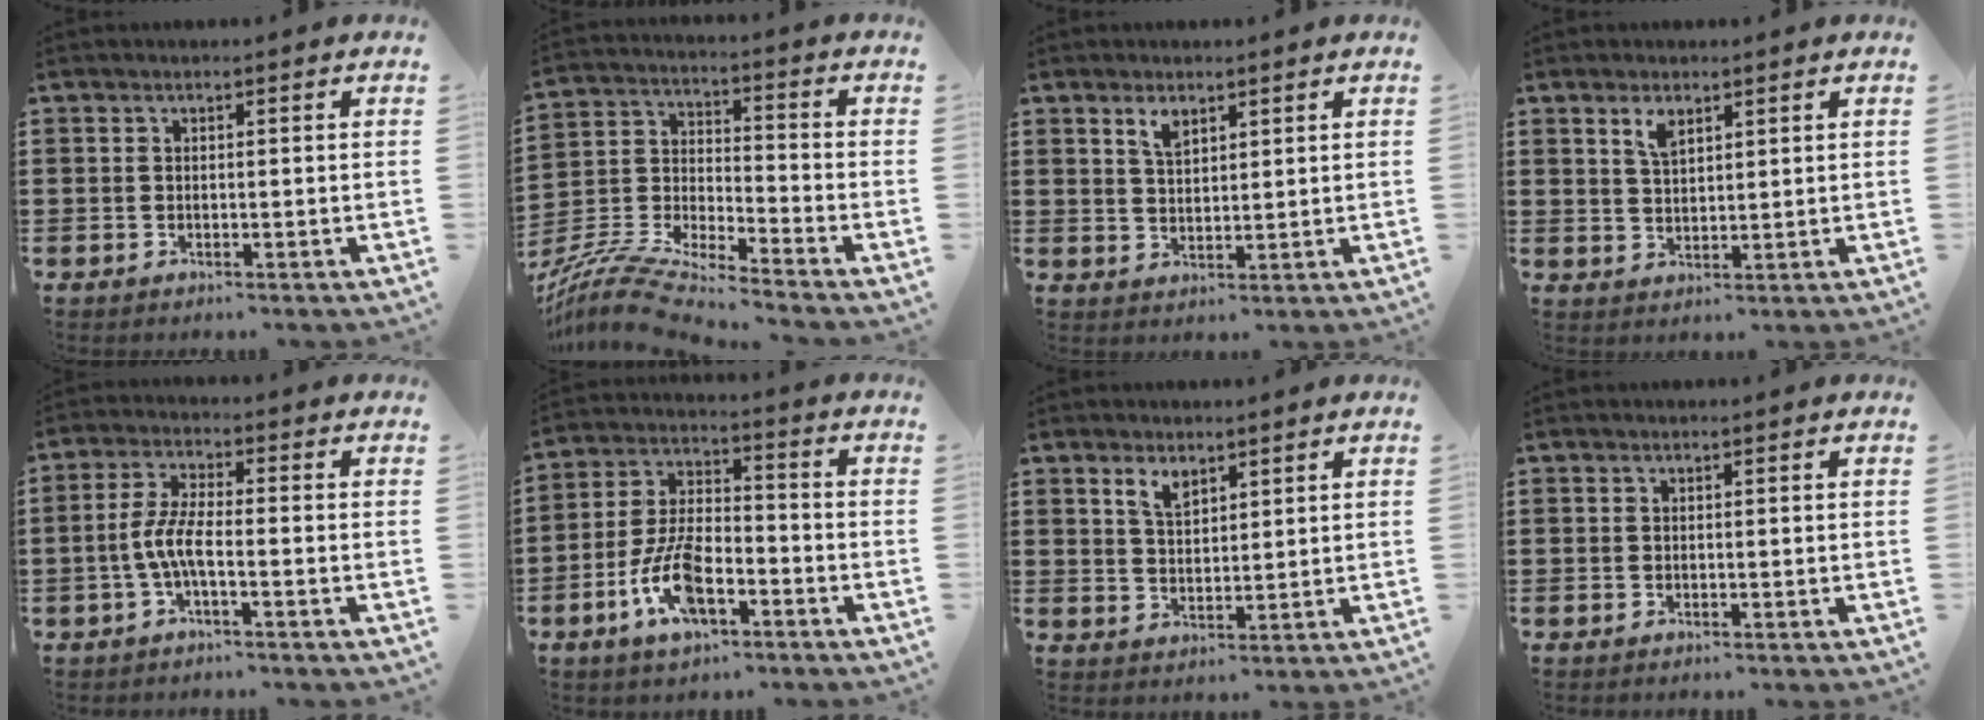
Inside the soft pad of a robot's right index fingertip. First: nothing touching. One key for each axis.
{"total": 9.3, "fx": -8.7, "fy": 0.4, "fz": 3.1, "tx": -0.083, "ty": -0.003, "tz": -0.180}
{"total": 2.9, "fx": 2.0, "fy": 1.3, "fz": 1.6, "tx": -0.038, "ty": 0.005, "tz": 0.036}
{"total": 3.0, "fx": 2.0, "fy": 1.3, "fz": 1.8, "tx": -0.042, "ty": 0.003, "tz": 0.037}
{"total": 5.3, "fx": -1.8, "fy": 1.3, "fz": 4.9, "tx": -0.121, "ty": -0.010, "tz": -0.043}
{"total": 9.3, "fx": -4.1, "fy": 4.1, "fz": 7.2, "tx": -0.165, "ty": -0.002, "tz": -0.076}
{"total": 3.4, "fx": 2.4, "fy": 1.6, "fz": 1.8, "tx": -0.042, "ty": 0.004, "tz": 0.045}
{"total": 0.0}